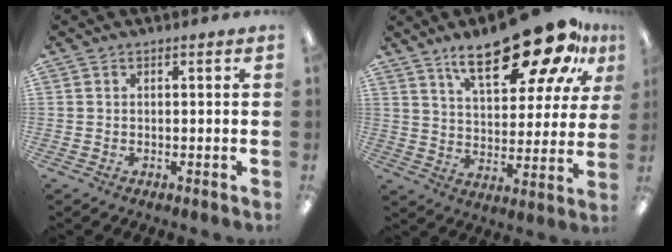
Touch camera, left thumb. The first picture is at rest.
{"total": 23.0, "force": [15.7, 7.8, 15.0], "torque": [-0.226, -0.091, 0.256]}